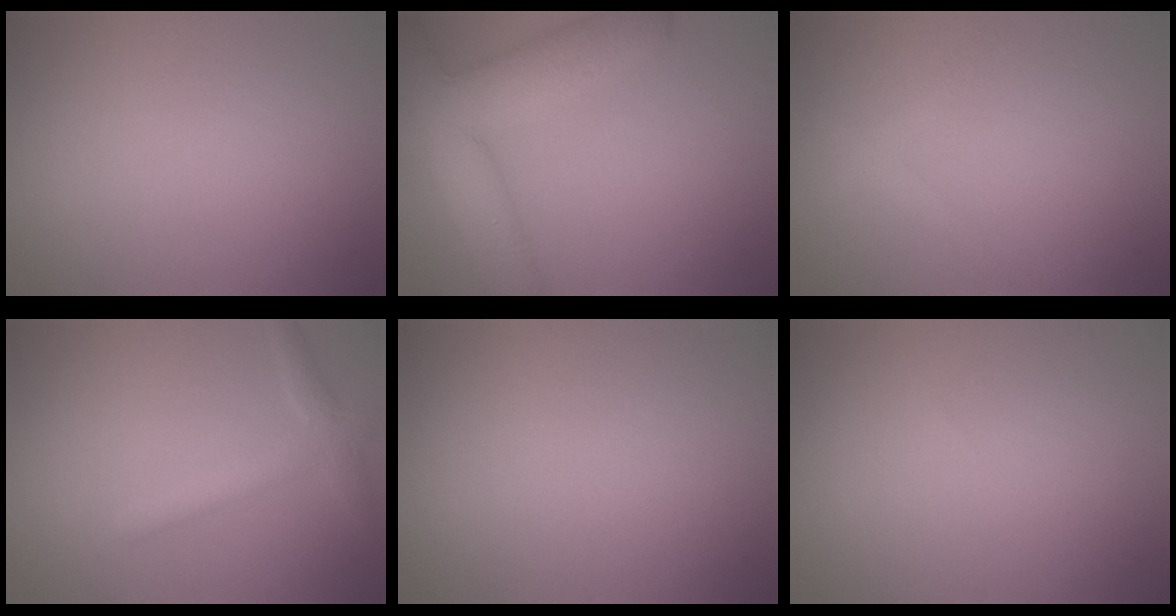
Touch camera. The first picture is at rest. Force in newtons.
{"total": 8.8, "press": 8.8, "slide": 0.5}
{"total": 1.5, "press": 1.5, "slide": 0.1}
{"total": 2.5, "press": 2.5, "slide": 0.1}
{"total": 0.0}
{"total": 0.0}